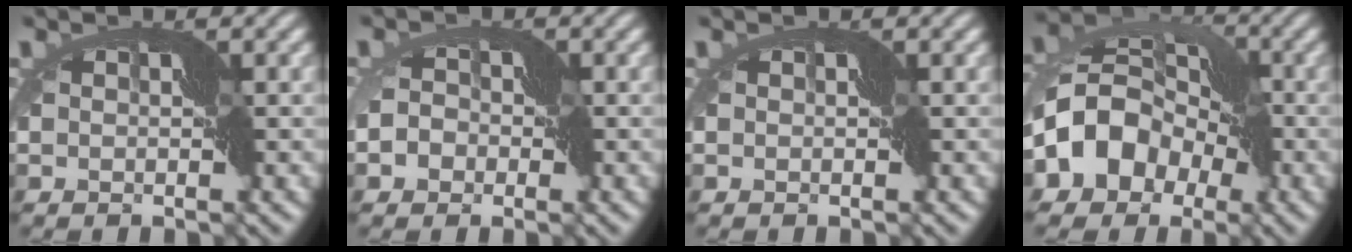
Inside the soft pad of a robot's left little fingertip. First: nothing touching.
{"total": 3.4, "force": [-2.0, 2.6, 1.0], "torque": [-0.005, -0.002, -0.047]}
{"total": 0.0}
{"total": 9.9, "force": [-2.9, 7.1, 6.2], "torque": [-0.114, 0.001, -0.077]}